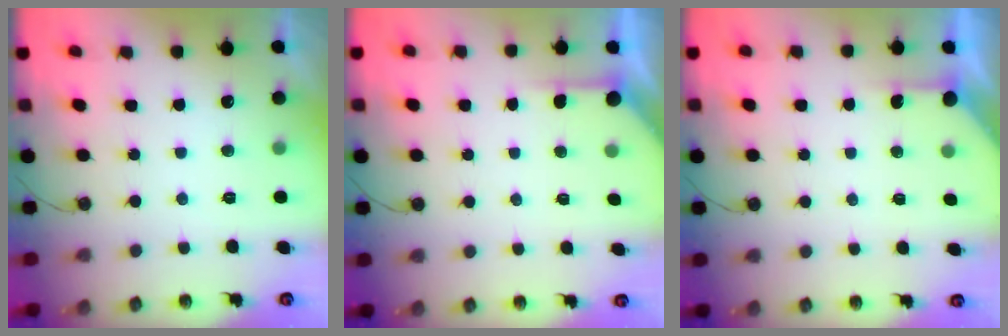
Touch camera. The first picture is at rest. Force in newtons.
{"total": 2.4, "press": 2.4, "slide": 0.3}
{"total": 1.9, "press": 1.9, "slide": 0.3}